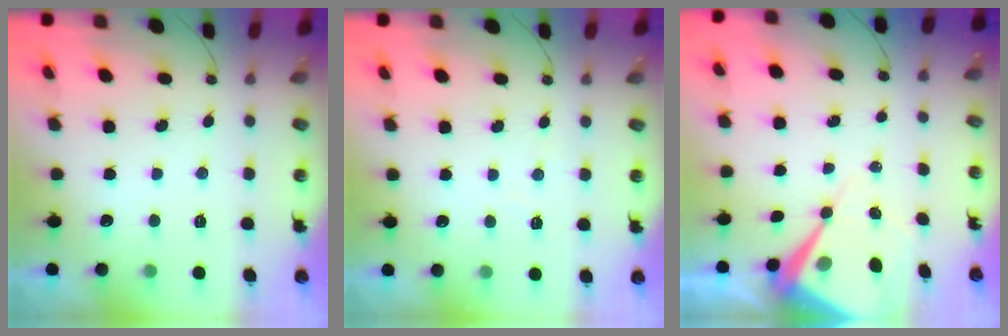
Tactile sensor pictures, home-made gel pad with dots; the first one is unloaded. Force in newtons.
{"total": 3.5, "press": 3.5, "slide": 0.5}
{"total": 10.4, "press": 10.3, "slide": 0.9}